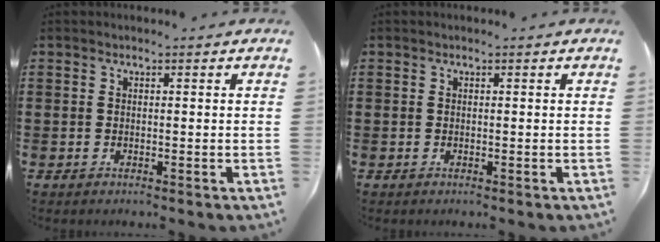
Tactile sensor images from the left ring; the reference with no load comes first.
{"total": 0.0}